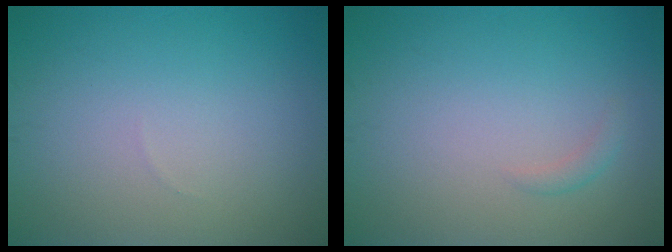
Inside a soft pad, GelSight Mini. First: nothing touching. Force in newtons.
{"total": 0.8, "press": 0.8, "slide": 0.1}